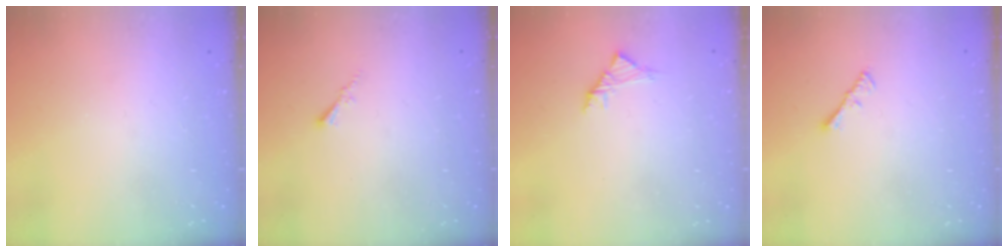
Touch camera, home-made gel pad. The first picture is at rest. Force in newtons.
{"total": 0.5, "press": 0.4, "slide": 0.3}
{"total": 2.8, "press": 2.6, "slide": 0.8}
{"total": 1.3, "press": 1.2, "slide": 0.4}